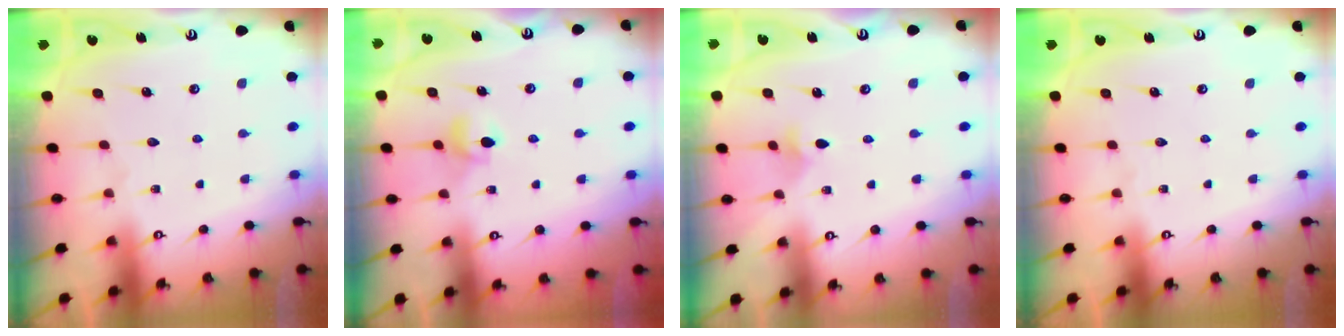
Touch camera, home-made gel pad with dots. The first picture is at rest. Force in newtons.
{"total": 4.8, "press": 4.8, "slide": 0.7}
{"total": 4.1, "press": 4.0, "slide": 1.0}
{"total": 0.0}